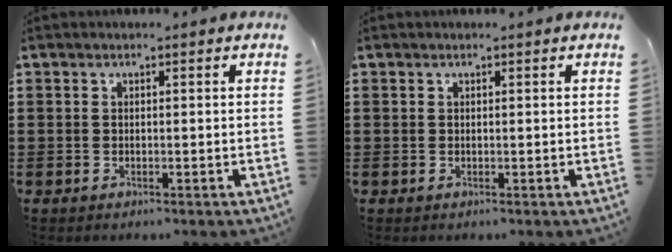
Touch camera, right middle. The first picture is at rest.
{"total": 0.0}